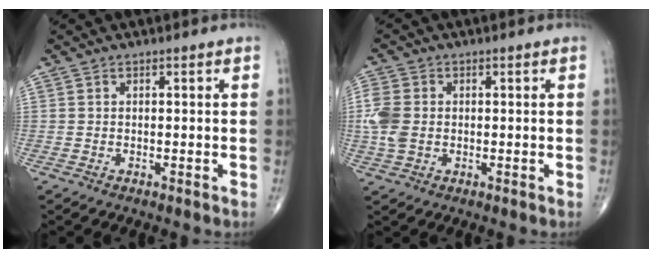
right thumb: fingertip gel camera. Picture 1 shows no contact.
{"total": 6.1, "force": [-0.2, 4.5, 4.2], "torque": [-0.106, 0.006, -0.006]}